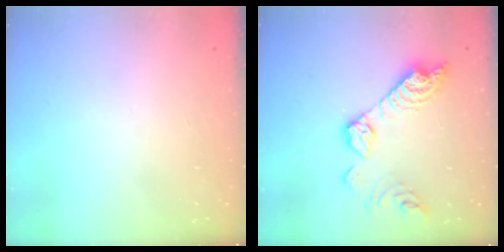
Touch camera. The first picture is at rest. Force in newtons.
{"total": 15.8, "press": 15.7, "slide": 0.8}